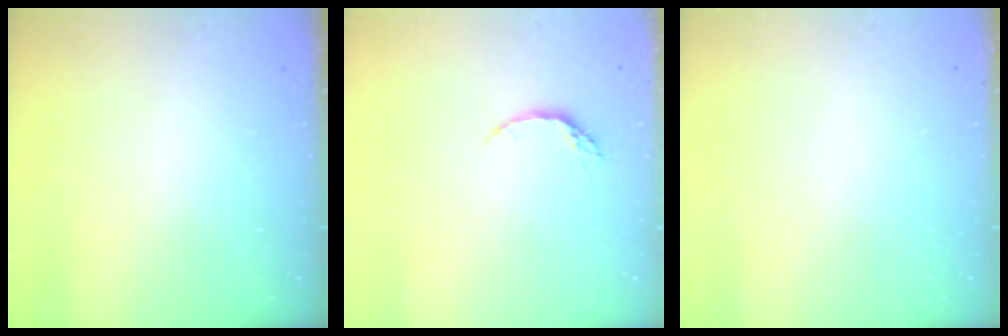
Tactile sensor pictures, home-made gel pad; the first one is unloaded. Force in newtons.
{"total": 4.3, "press": 4.3, "slide": 0.5}
{"total": 0.0}